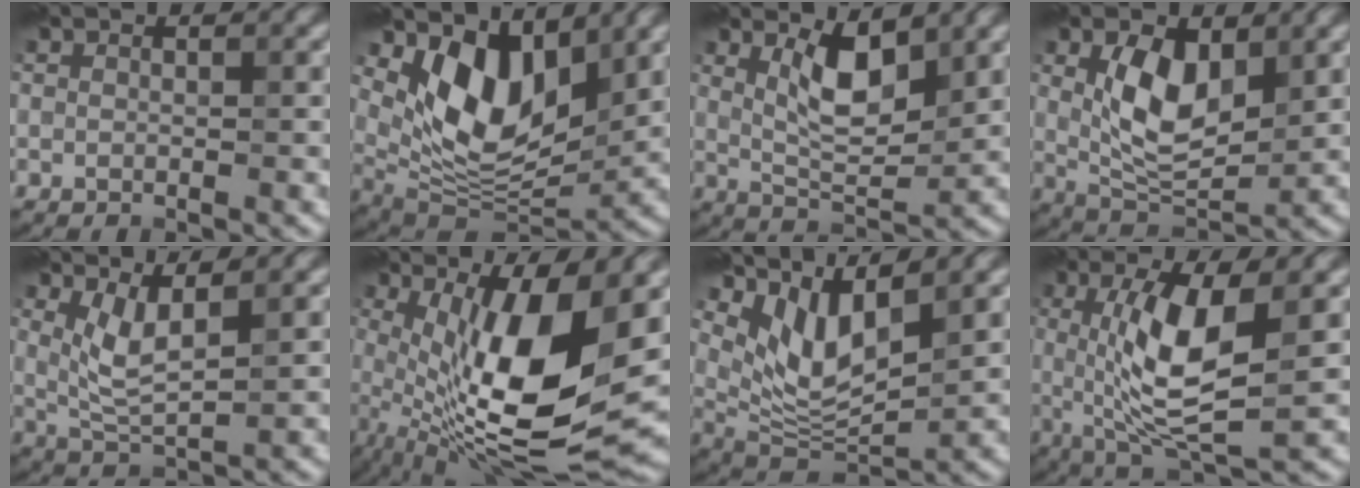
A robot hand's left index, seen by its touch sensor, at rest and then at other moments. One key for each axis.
{"total": 8.5, "fx": 3.6, "fy": 4.8, "fz": 6.1, "tx": -0.109, "ty": -0.026, "tz": 0.060}
{"total": 4.8, "fx": 2.1, "fy": 1.7, "fz": 4.0, "tx": -0.073, "ty": -0.002, "tz": 0.038}
{"total": 6.2, "fx": 1.6, "fy": 3.2, "fz": 5.1, "tx": -0.100, "ty": -0.002, "tz": 0.033}
{"total": 3.4, "fx": 1.4, "fy": 0.9, "fz": 2.9, "tx": -0.067, "ty": -0.007, "tz": 0.033}
{"total": 13.1, "fx": 1.0, "fy": 3.8, "fz": 12.5, "tx": -0.212, "ty": -0.013, "tz": 0.020}
{"total": 6.6, "fx": 3.7, "fy": 2.7, "fz": 4.7, "tx": -0.101, "ty": -0.017, "tz": 0.077}
{"total": 7.8, "fx": 0.9, "fy": 2.2, "fz": 7.4, "tx": -0.143, "ty": -0.010, "tz": 0.021}